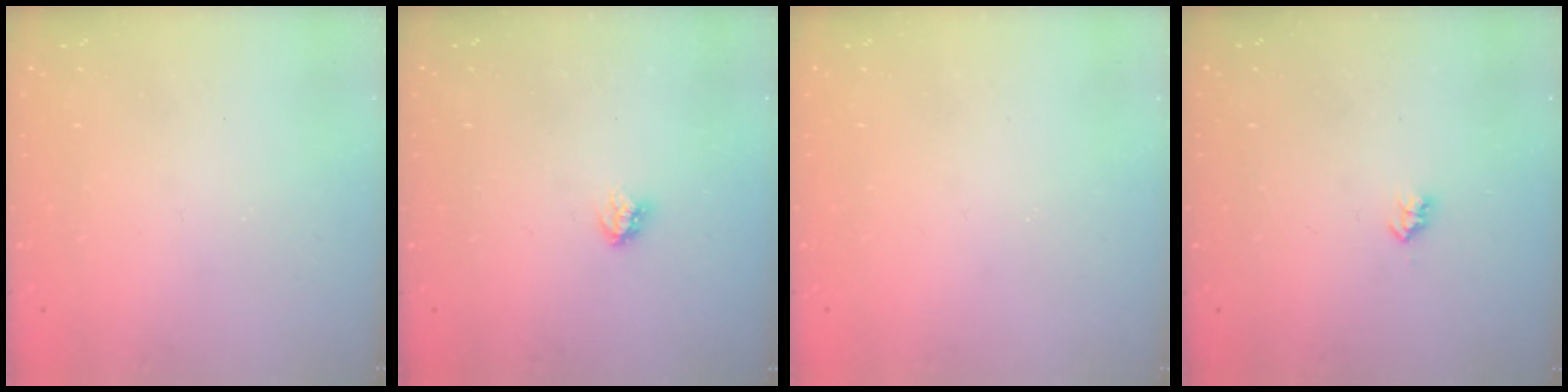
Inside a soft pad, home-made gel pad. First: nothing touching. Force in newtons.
{"total": 3.0, "press": 2.9, "slide": 0.4}
{"total": 0.0}
{"total": 2.6, "press": 2.5, "slide": 0.4}